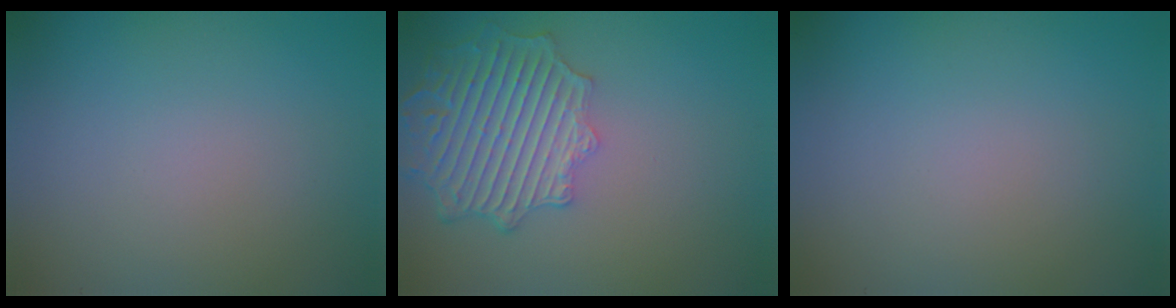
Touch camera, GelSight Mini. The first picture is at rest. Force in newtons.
{"total": 6.2, "press": 5.0, "slide": 3.7}
{"total": 0.0}